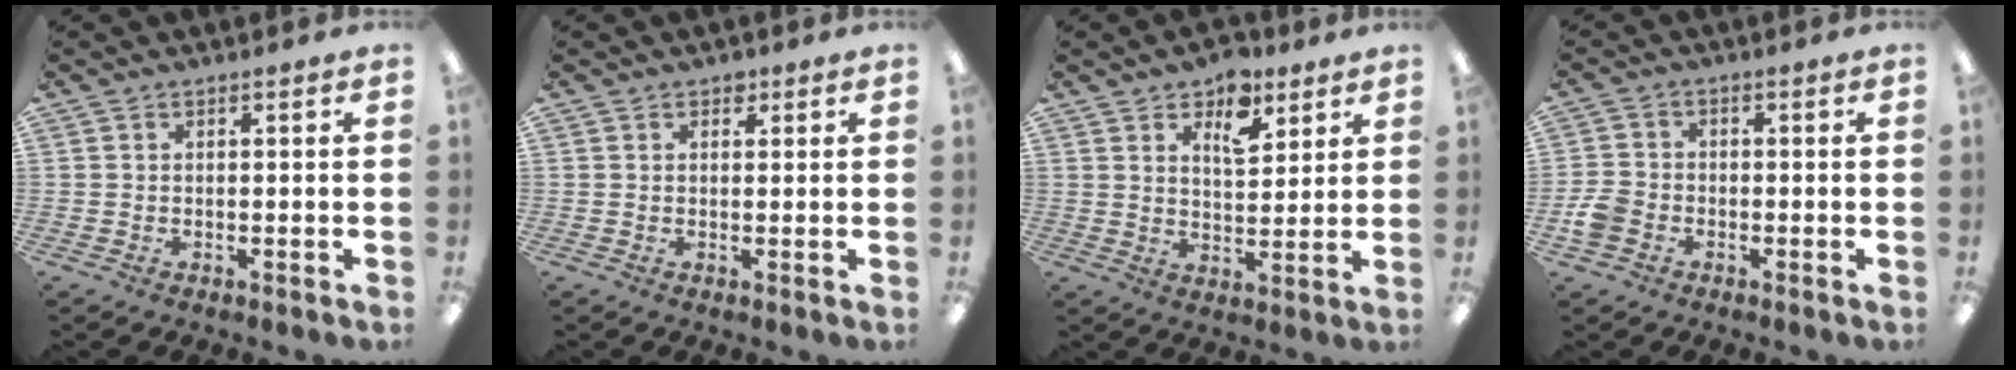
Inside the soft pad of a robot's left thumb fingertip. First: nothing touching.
{"total": 1.7, "force": [1.1, 1.2, 0.6], "torque": [0.004, -0.005, 0.017]}
{"total": 9.0, "force": [5.8, 4.8, 4.8], "torque": [-0.056, -0.027, 0.098]}
{"total": 4.8, "force": [-2.0, 3.8, 2.1], "torque": [-0.038, 0.015, -0.035]}